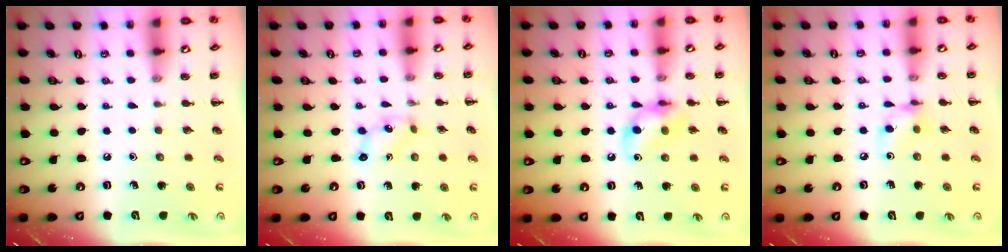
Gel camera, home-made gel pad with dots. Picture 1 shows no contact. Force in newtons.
{"total": 1.7, "press": 1.6, "slide": 0.6}
{"total": 10.1, "press": 10.1, "slide": 1.0}
{"total": 7.0, "press": 7.0, "slide": 0.6}